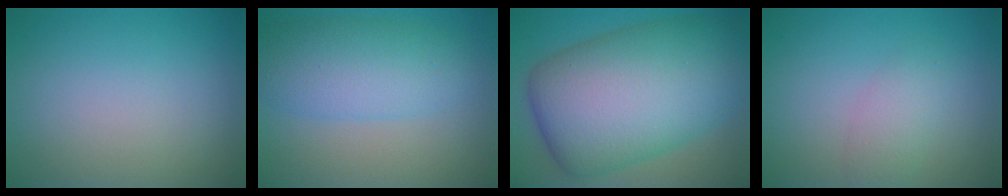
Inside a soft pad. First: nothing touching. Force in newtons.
{"total": 6.0, "press": 6.0, "slide": 0.1}
{"total": 15.1, "press": 15.1, "slide": 0.1}
{"total": 2.3, "press": 2.3, "slide": 0.1}